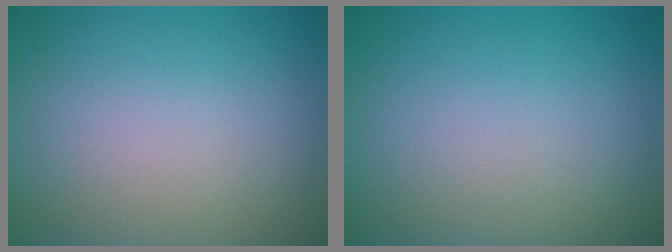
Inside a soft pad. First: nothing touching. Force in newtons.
{"total": 0.0}